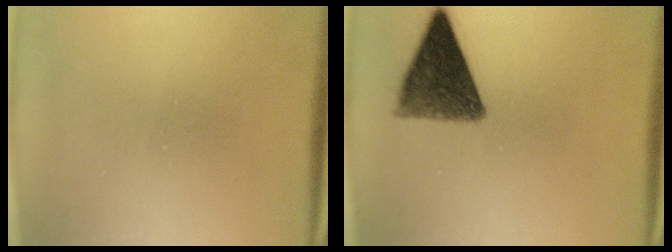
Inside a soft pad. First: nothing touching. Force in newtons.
{"total": 10.4}